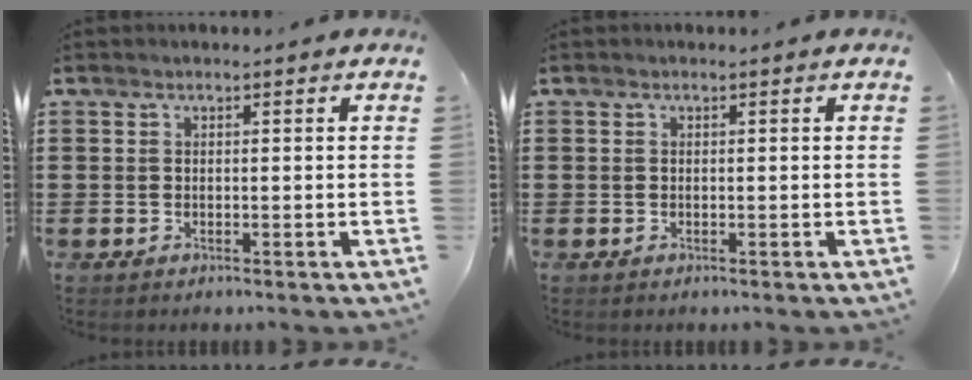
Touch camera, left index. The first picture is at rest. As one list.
[{"total": 0.0}]